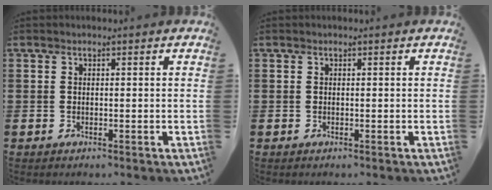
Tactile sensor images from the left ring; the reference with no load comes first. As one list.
[{"total": 0.0}]